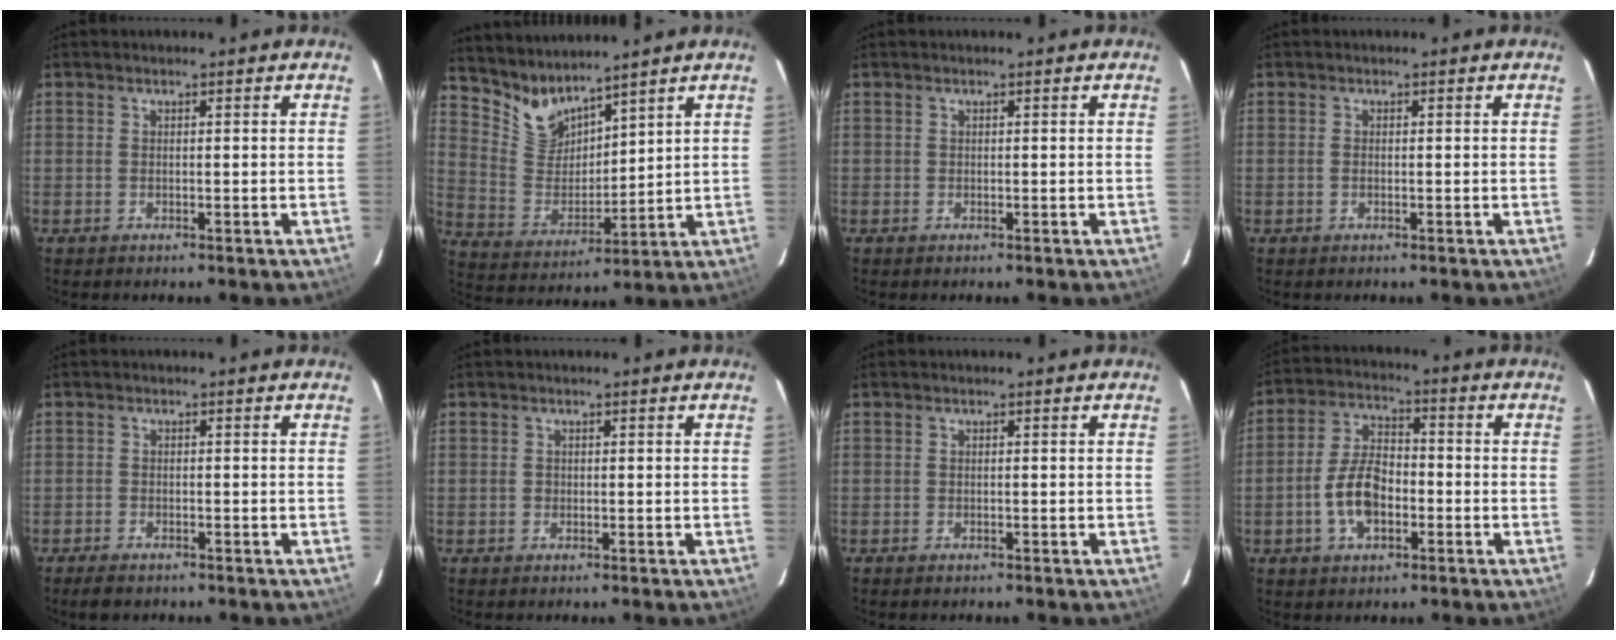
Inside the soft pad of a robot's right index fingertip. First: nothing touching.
{"total": 8.3, "force": [7.6, 2.6, 1.9], "torque": [-0.044, -0.010, 0.164]}
{"total": 0.0}
{"total": 0.6, "force": [-0.2, 0.4, 0.4], "torque": [-0.009, 0.001, -0.004]}
{"total": 3.1, "force": [-2.5, 1.2, 1.4], "torque": [-0.038, -0.006, -0.043]}
{"total": 0.8, "force": [-0.2, 0.7, 0.1], "torque": [0.001, 0.001, -0.003]}
{"total": 0.6, "force": [-0.5, 0.3, 0.2], "torque": [-0.007, -0.001, -0.010]}
{"total": 9.3, "force": [-3.0, 5.2, 7.1], "torque": [-0.144, 0.016, -0.051]}